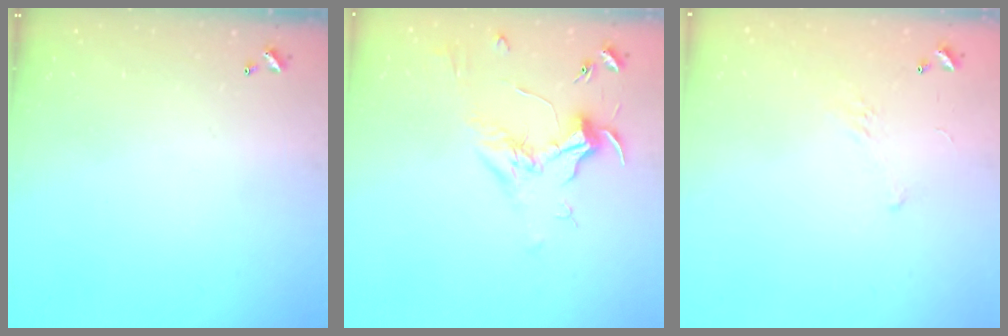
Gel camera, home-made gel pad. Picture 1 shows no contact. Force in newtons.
{"total": 1.8, "press": 1.6, "slide": 0.7}
{"total": 2.8, "press": 2.6, "slide": 1.1}